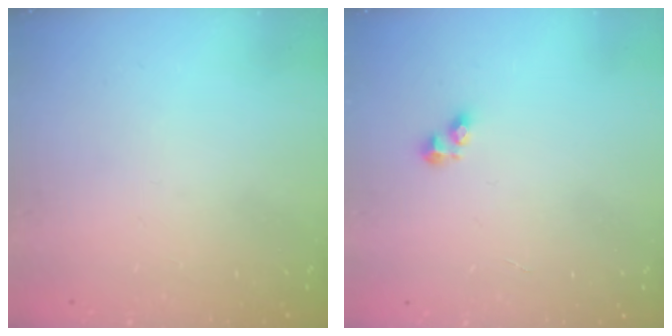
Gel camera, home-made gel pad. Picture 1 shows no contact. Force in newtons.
{"total": 3.0, "press": 3.0, "slide": 0.4}